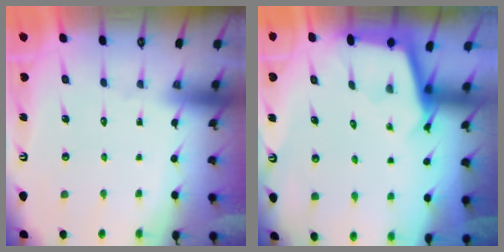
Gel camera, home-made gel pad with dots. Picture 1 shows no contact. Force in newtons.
{"total": 2.2, "press": 2.2, "slide": 0.2}